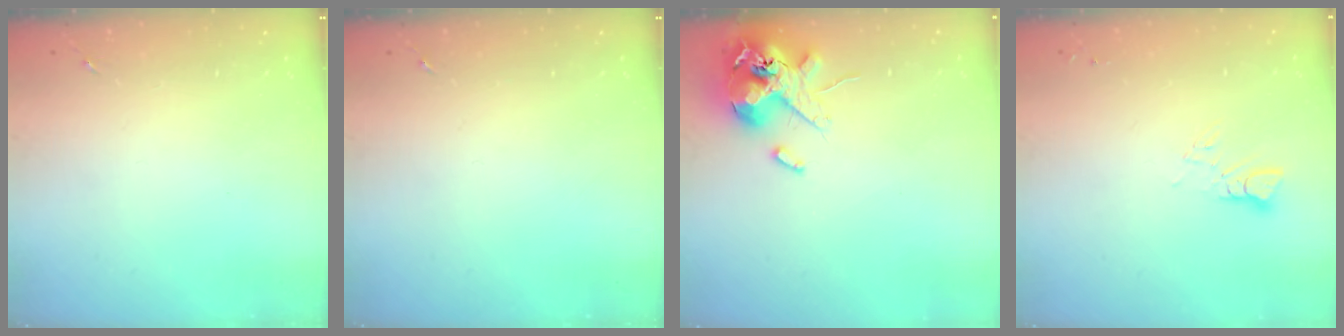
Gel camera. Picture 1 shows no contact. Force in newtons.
{"total": 0.0}
{"total": 14.1, "press": 13.9, "slide": 2.5}
{"total": 3.2, "press": 3.2, "slide": 0.3}